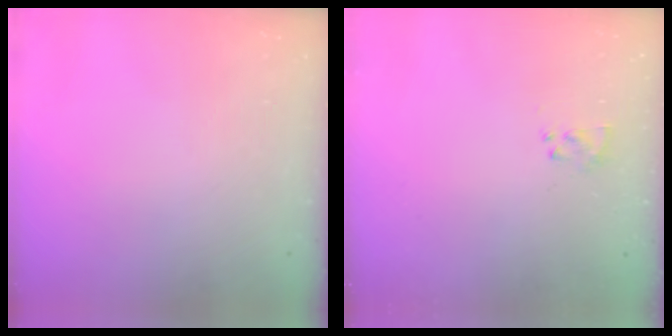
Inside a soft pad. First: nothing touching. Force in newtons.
{"total": 2.3, "press": 2.1, "slide": 0.9}